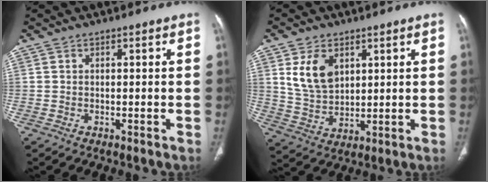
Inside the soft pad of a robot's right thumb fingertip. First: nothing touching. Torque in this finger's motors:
{"motor_torque": [0.84, 1.42, 0.26, 0.11, 0.20]}